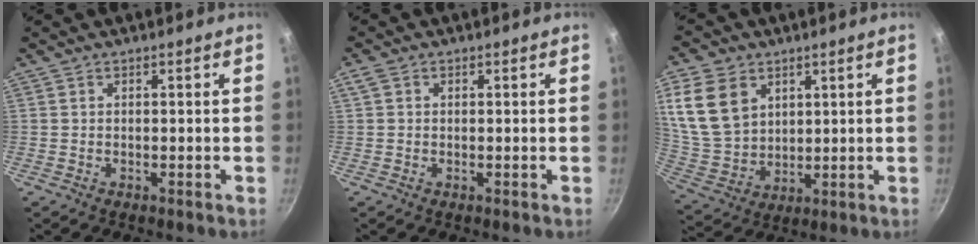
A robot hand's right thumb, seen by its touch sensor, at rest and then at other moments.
{"total": 2.0, "force": [0.5, 1.5, 1.1], "torque": [-0.023, 0.008, 0.008]}
{"total": 14.5, "force": [5.6, 10.7, 8.0], "torque": [-0.140, -0.021, 0.126]}